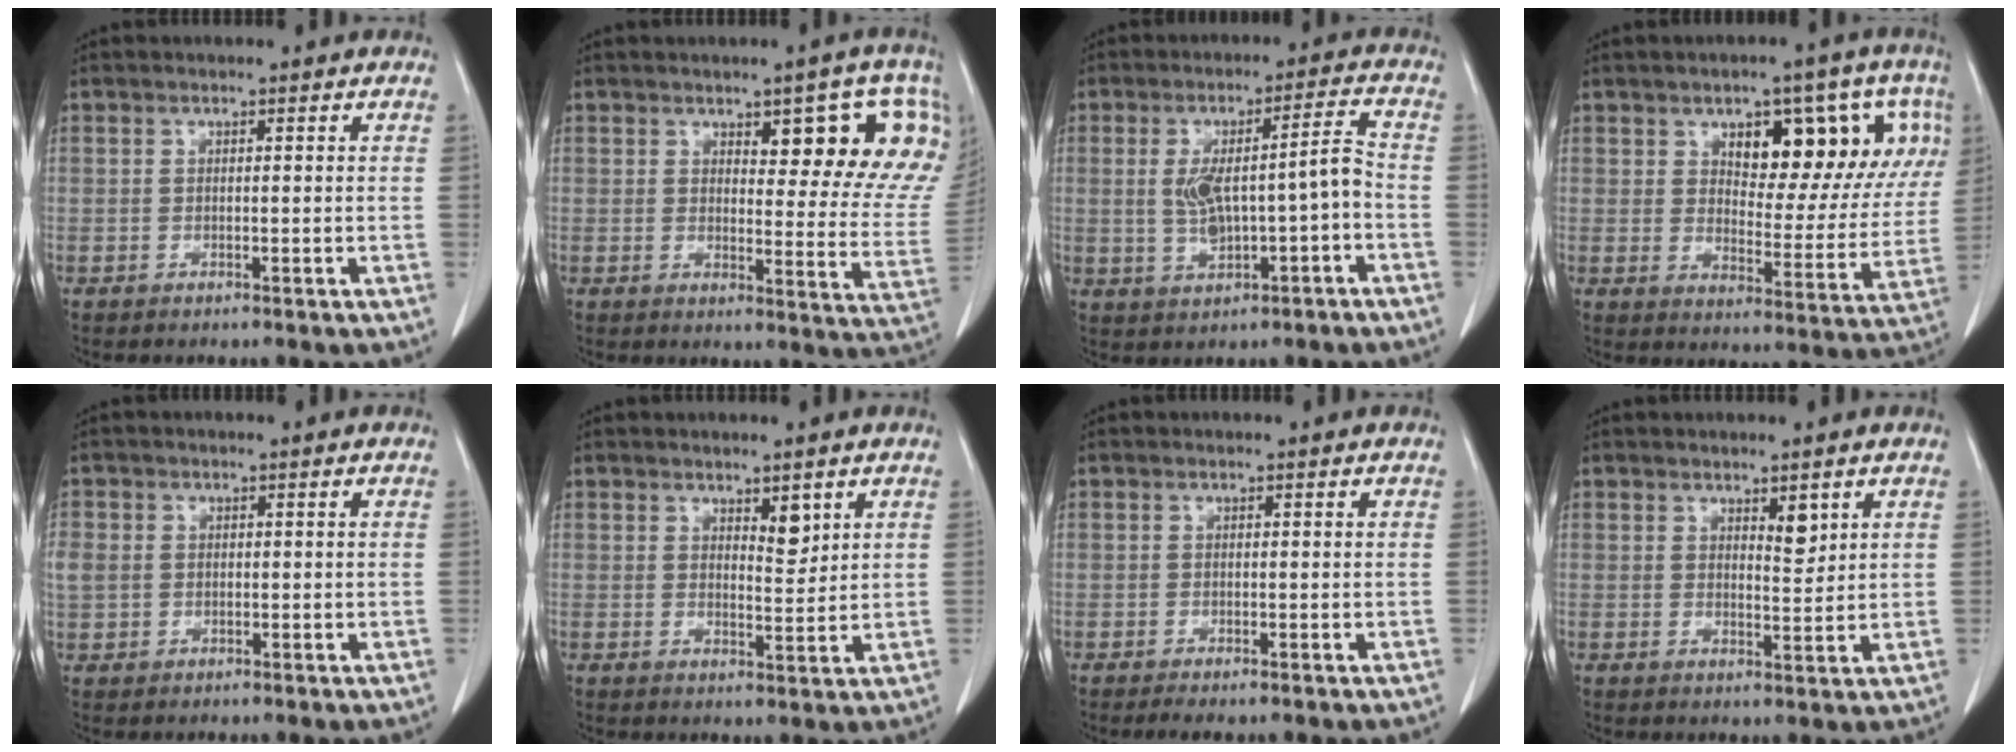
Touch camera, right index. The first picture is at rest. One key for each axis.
{"total": 13.3, "fx": 6.8, "fy": 4.1, "fz": 10.6, "tx": -0.112, "ty": -0.013, "tz": 0.072}
{"total": 8.6, "fx": -1.1, "fy": 1.7, "fz": 8.4, "tx": -0.149, "ty": 0.022, "tz": -0.010}
{"total": 15.5, "fx": 6.7, "fy": 7.1, "fz": 12.0, "tx": -0.138, "ty": 0.016, "tz": 0.096}
{"total": 5.0, "fx": 0.4, "fy": 4.4, "fz": 2.2, "tx": -0.072, "ty": 0.014, "tz": 0.015}
{"total": 2.9, "fx": 1.8, "fy": 1.0, "fz": 2.1, "tx": -0.033, "ty": -0.009, "tz": 0.032}
{"total": 1.7, "fx": -1.2, "fy": 0.5, "fz": 1.1, "tx": -0.014, "ty": -0.003, "tz": -0.017}
{"total": 2.6, "fx": 1.5, "fy": 0.9, "fz": 1.9, "tx": -0.030, "ty": -0.008, "tz": 0.027}